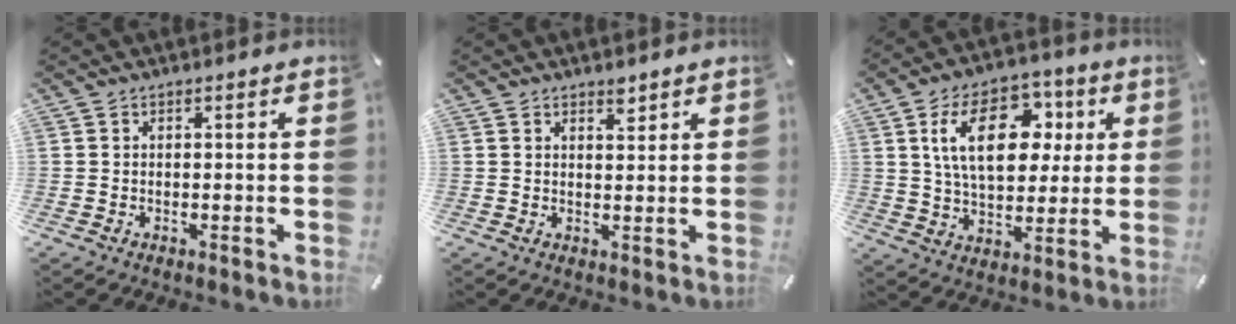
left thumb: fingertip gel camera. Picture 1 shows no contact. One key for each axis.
{"total": 2.3, "fx": 1.8, "fy": 1.1, "fz": 0.9, "tx": 0.005, "ty": -0.016, "tz": 0.029}
{"total": 18.2, "fx": 5.4, "fy": 11.3, "fz": 13.2, "tx": -0.224, "ty": 0.008, "tz": 0.088}